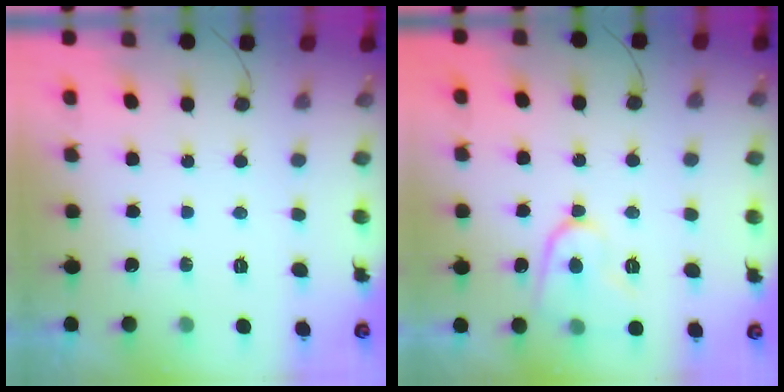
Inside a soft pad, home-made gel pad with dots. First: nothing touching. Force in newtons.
{"total": 10.4, "press": 10.4, "slide": 1.1}